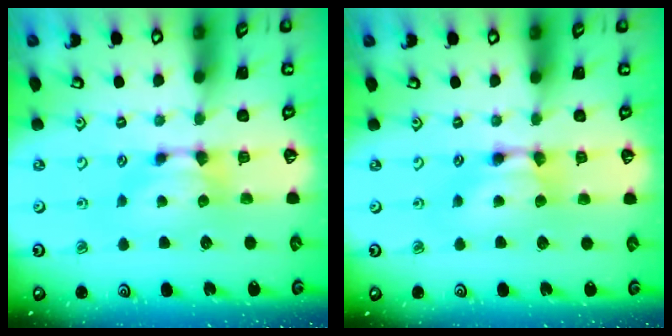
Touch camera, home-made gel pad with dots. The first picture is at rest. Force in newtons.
{"total": 2.1, "press": 2.1, "slide": 0.1}